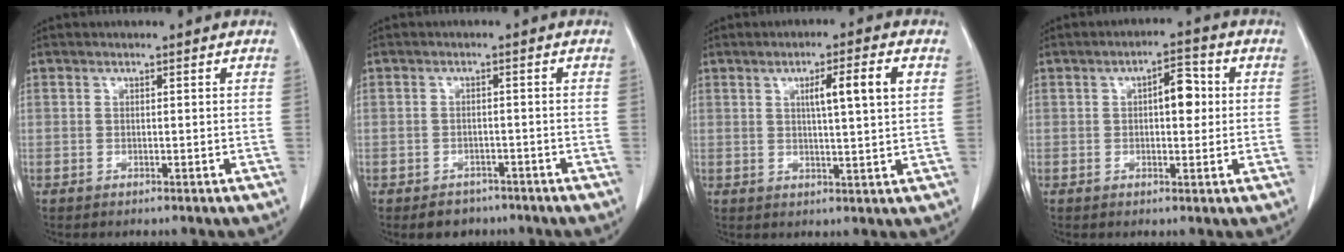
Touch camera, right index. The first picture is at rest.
{"total": 3.5, "force": [-2.5, 2.4, 0.4], "torque": [-0.006, 0.008, -0.032]}
{"total": 6.8, "force": [2.2, 0.0, 6.4], "torque": [-0.104, 0.006, 0.034]}
{"total": 4.9, "force": [0.7, 2.1, 4.4], "torque": [-0.064, 0.013, 0.009]}